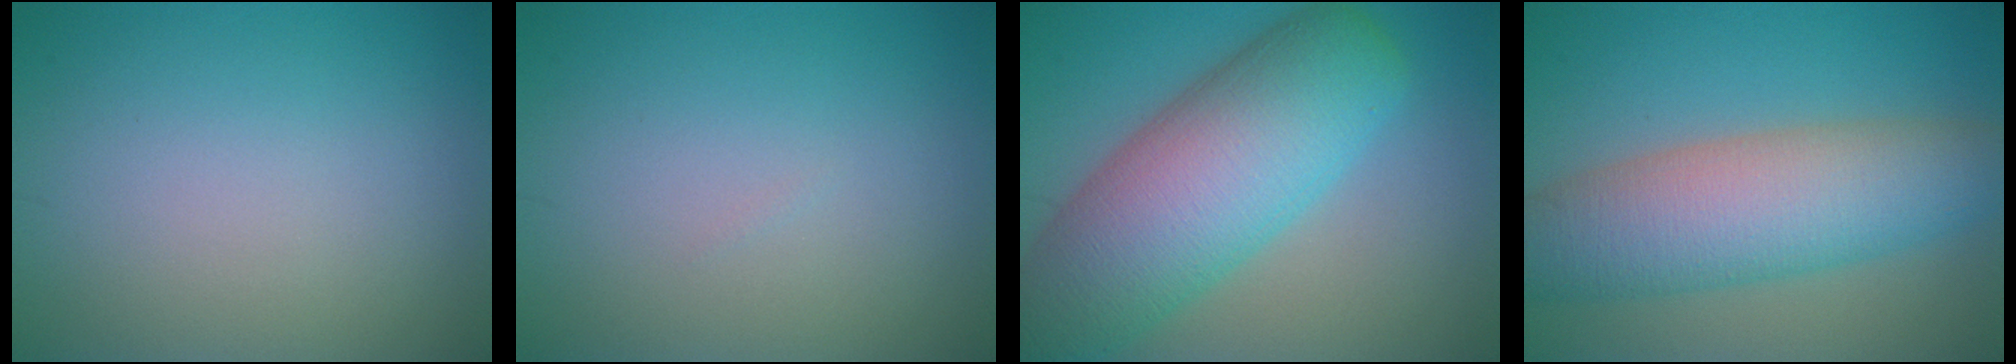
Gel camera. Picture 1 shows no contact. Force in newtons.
{"total": 0.0}
{"total": 11.8, "press": 11.8, "slide": 0.4}
{"total": 8.8, "press": 8.8, "slide": 0.4}